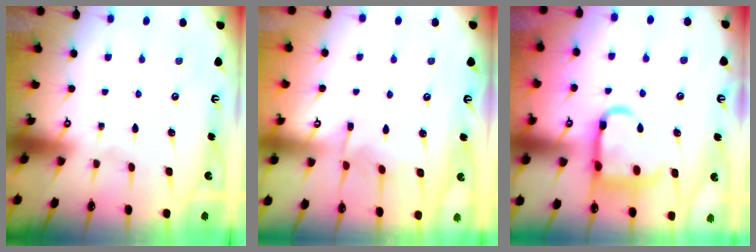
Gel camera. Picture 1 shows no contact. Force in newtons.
{"total": 5.1, "press": 5.1, "slide": 0.7}
{"total": 14.8, "press": 14.7, "slide": 1.5}